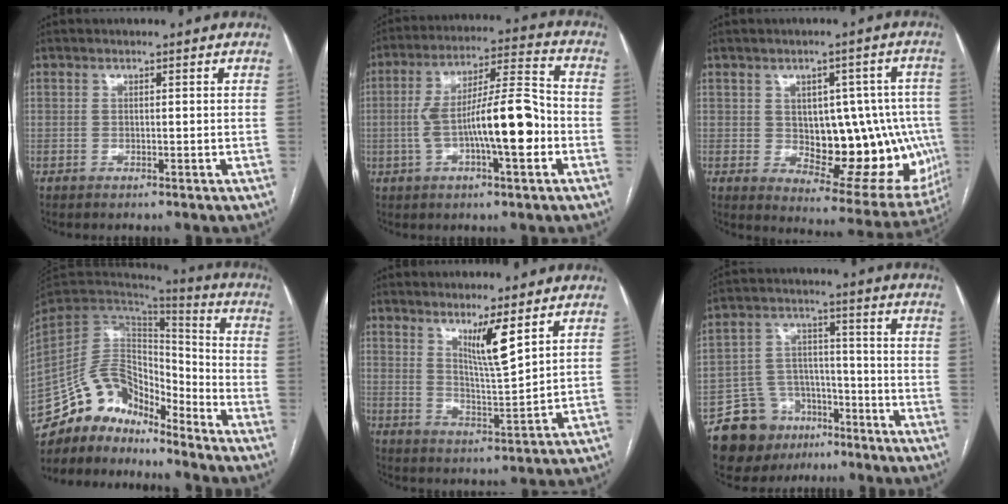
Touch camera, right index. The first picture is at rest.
{"total": 14.4, "force": [-3.0, 2.3, 13.9], "torque": [-0.242, 0.019, -0.048]}
{"total": 17.9, "force": [-1.0, 9.2, 15.3], "torque": [-0.171, 0.017, 0.014]}
{"total": 13.4, "force": [-11.7, 5.3, 3.7], "torque": [-0.067, 0.067, -0.217]}
{"total": 6.2, "force": [3.8, -0.2, 4.9], "torque": [-0.085, -0.022, 0.069]}
{"total": 11.4, "force": [-7.6, 8.0, 2.9], "torque": [-0.054, 0.047, -0.119]}